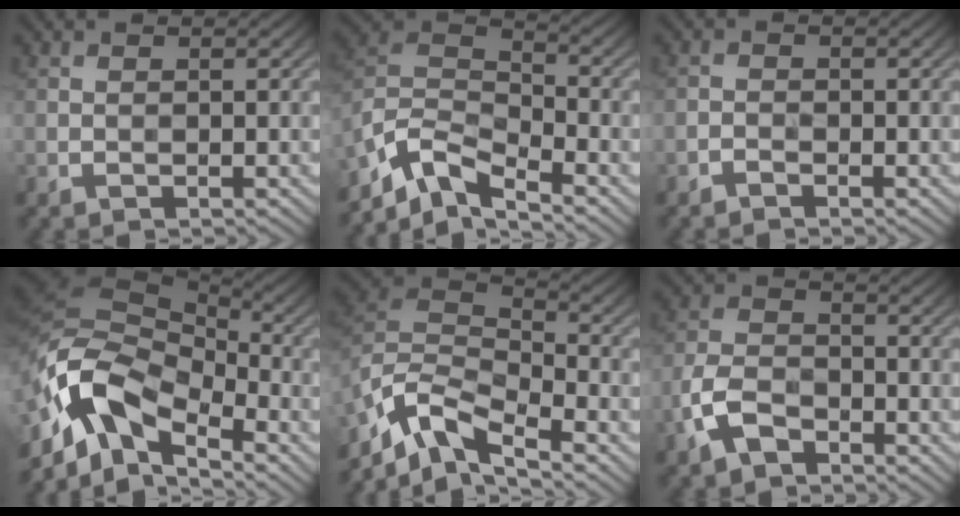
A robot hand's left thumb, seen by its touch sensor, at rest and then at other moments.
{"total": 8.8, "force": [-6.6, 3.1, 5.0], "torque": [-0.108, -0.004, -0.150]}
{"total": 1.0, "force": [-0.9, 0.3, 0.2], "torque": [-0.003, 0.001, -0.021]}
{"total": 13.6, "force": [-6.0, 7.2, 9.8], "torque": [-0.214, -0.006, -0.133]}
{"total": 10.0, "force": [-6.9, 3.8, 6.2], "torque": [-0.138, -0.008, -0.151]}
{"total": 5.9, "force": [-3.4, 3.3, 3.5], "torque": [-0.082, -0.003, -0.081]}